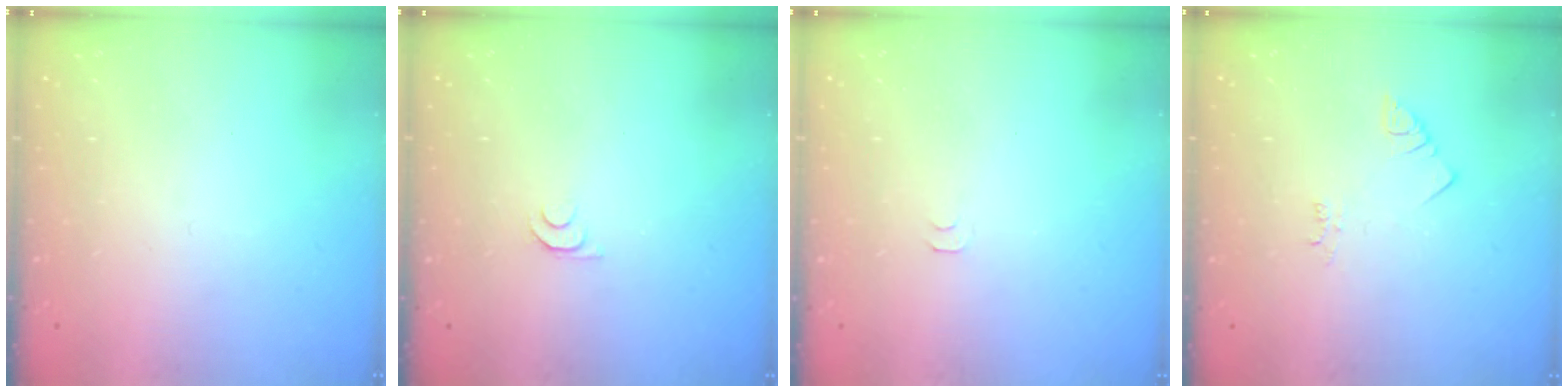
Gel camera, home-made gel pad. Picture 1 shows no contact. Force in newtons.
{"total": 4.8, "press": 4.7, "slide": 0.6}
{"total": 4.0, "press": 4.0, "slide": 0.6}
{"total": 2.5, "press": 2.5, "slide": 0.5}